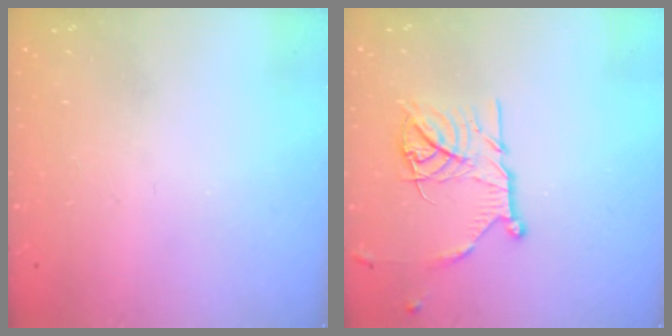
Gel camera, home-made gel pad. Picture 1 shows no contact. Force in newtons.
{"total": 14.2, "press": 14.2, "slide": 1.2}